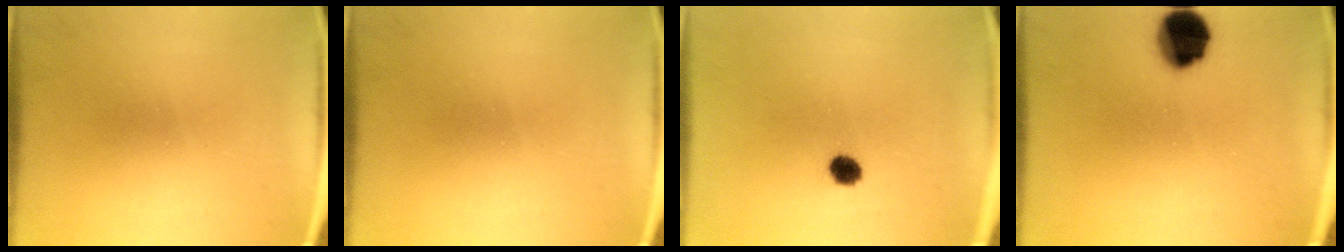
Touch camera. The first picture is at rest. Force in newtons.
{"total": 0.0}
{"total": 2.9}
{"total": 12.1}